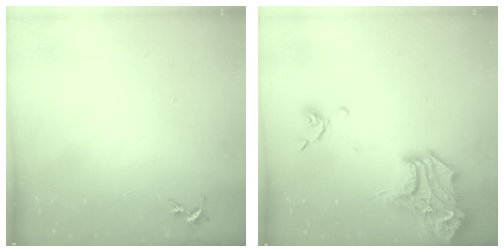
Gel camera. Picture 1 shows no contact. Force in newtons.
{"total": 19.5, "press": 19.4, "slide": 2.1}